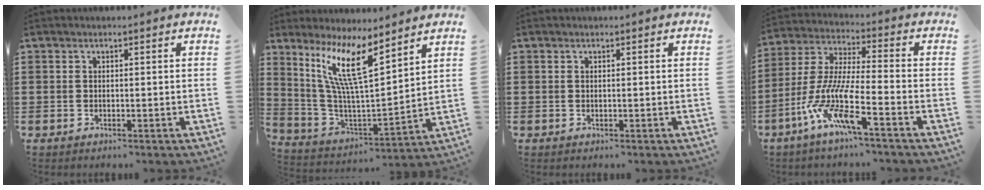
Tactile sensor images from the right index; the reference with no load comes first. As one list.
[{"total": 11.5, "force": [6.8, 2.0, 9.1], "torque": [-0.198, -0.032, 0.119]}, {"total": 0.0}, {"total": 10.6, "force": [-6.7, 1.1, 8.1], "torque": [-0.208, -0.028, -0.146]}]